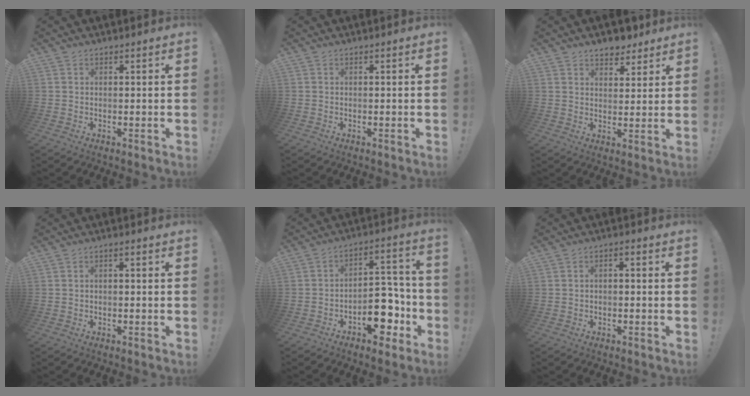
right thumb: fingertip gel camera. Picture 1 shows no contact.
{"total": 0.0}
{"total": 6.5, "force": [5.4, 3.2, 1.6], "torque": [-0.004, -0.039, 0.098]}
{"total": 1.1, "force": [-0.6, 0.4, 0.9], "torque": [-0.014, 0.004, -0.011]}
{"total": 14.0, "force": [-6.1, 8.9, 8.8], "torque": [-0.077, 0.053, -0.090]}
{"total": 1.8, "force": [-1.3, 0.7, 1.0], "torque": [-0.014, 0.007, -0.023]}